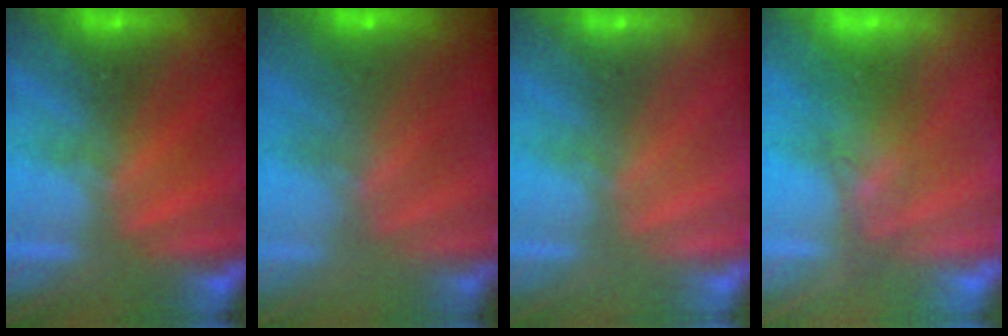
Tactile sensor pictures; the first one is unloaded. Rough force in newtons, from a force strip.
{"total": 5.7}
{"total": 2.9}
{"total": 2.5}